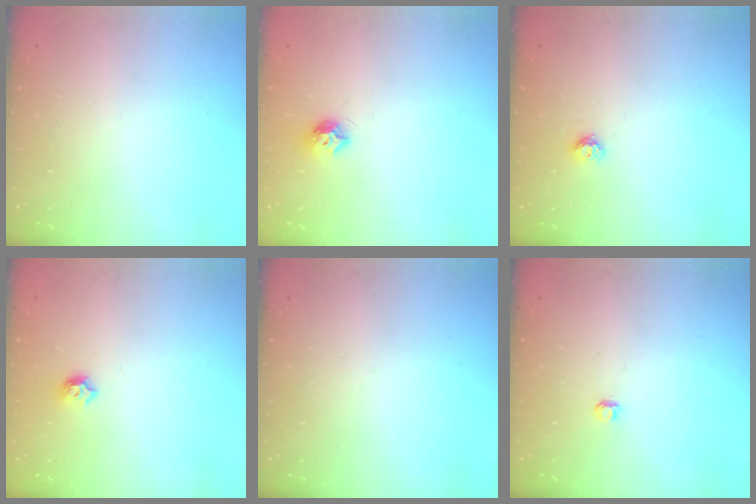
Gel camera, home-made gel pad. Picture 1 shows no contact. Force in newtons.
{"total": 7.5, "press": 7.5, "slide": 0.1}
{"total": 5.8, "press": 5.8, "slide": 0.3}
{"total": 5.3, "press": 5.3, "slide": 0.9}
{"total": 0.0}
{"total": 2.8, "press": 2.8, "slide": 0.3}